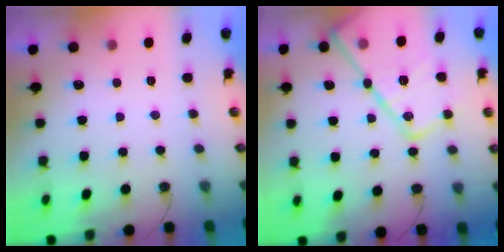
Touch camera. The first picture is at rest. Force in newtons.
{"total": 23.5, "press": 23.4, "slide": 1.8}